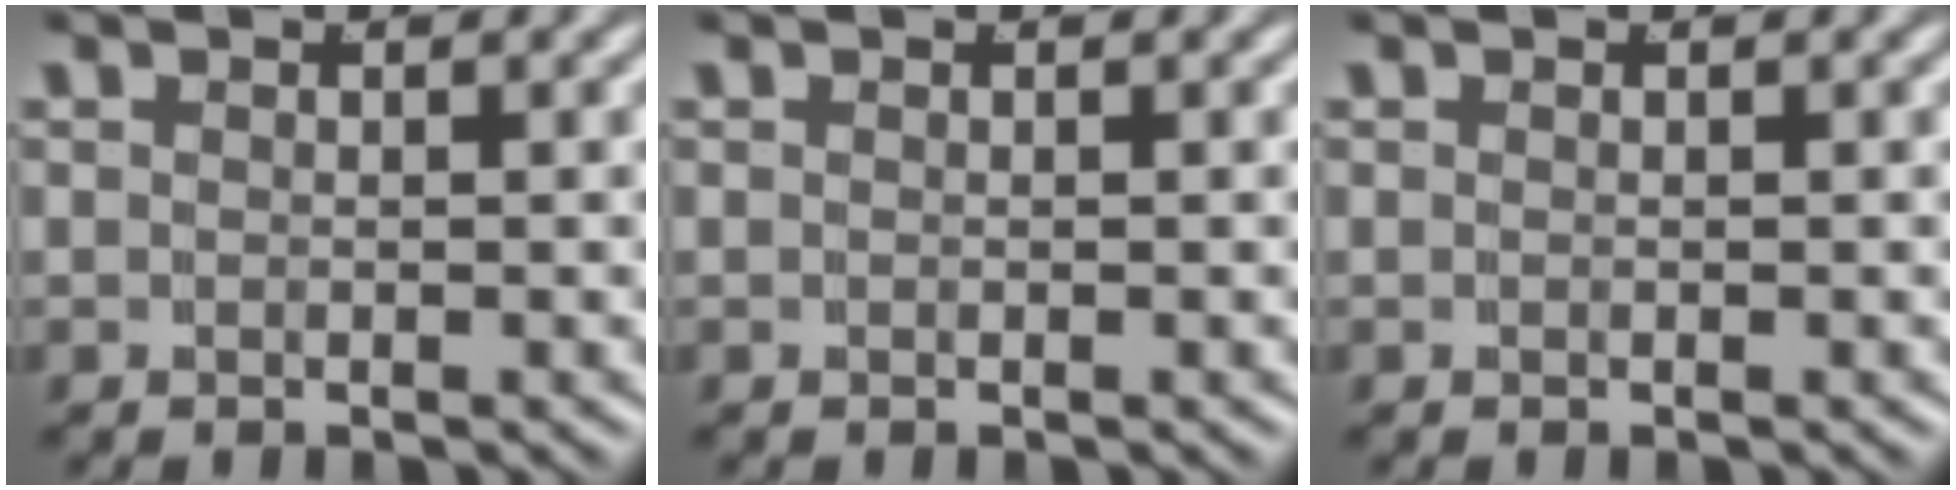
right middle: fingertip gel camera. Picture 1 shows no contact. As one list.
[{"total": 0.0}, {"total": 0.0}]